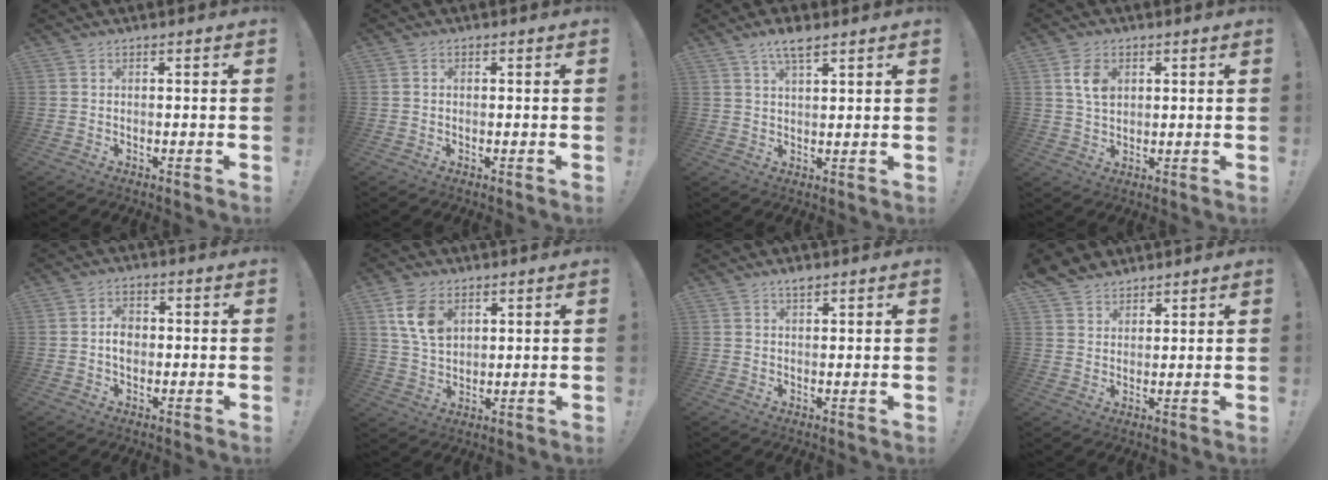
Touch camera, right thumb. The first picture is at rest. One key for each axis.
{"total": 0.6, "fx": -0.1, "fy": 0.5, "fz": 0.3, "tx": -0.005, "ty": 0.004, "tz": -0.002}
{"total": 6.1, "fx": 4.3, "fy": 1.7, "fz": 4.0, "tx": -0.062, "ty": -0.022, "tz": 0.072}
{"total": 6.8, "fx": 2.2, "fy": 4.7, "fz": 4.5, "tx": -0.075, "ty": -0.003, "tz": 0.038}
{"total": 4.5, "fx": -0.4, "fy": 3.4, "fz": 3.0, "tx": -0.033, "ty": 0.002, "tz": -0.009}
{"total": 9.9, "fx": 4.0, "fy": 6.7, "fz": 6.0, "tx": -0.100, "ty": -0.008, "tz": 0.077}
{"total": 2.1, "fx": 1.8, "fy": 0.4, "fz": 1.0, "tx": -0.005, "ty": -0.012, "tz": 0.029}
{"total": 5.5, "fx": 4.5, "fy": 3.1, "fz": 0.4, "tx": -0.011, "ty": -0.031, "tz": 0.088}